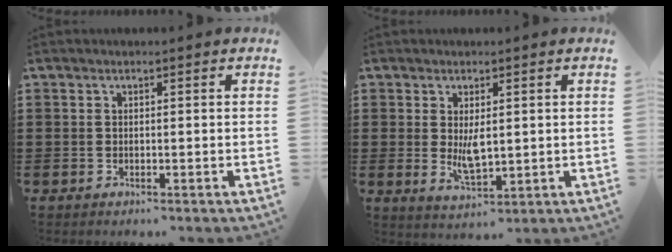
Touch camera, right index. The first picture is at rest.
{"total": 3.9, "force": [0.3, 1.7, 3.4], "torque": [-0.051, -0.005, 0.003]}